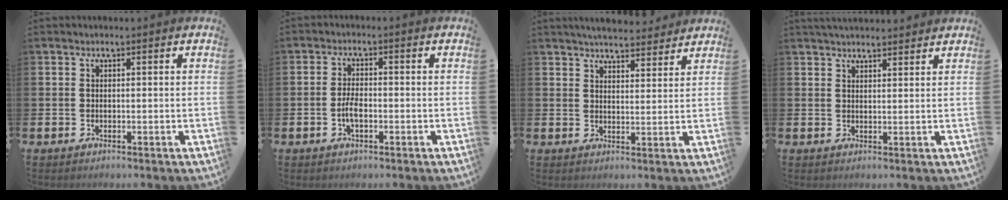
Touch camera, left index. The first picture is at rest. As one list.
[{"total": 2.8, "force": [-0.7, 1.2, 2.4], "torque": [-0.039, 0.001, -0.014]}, {"total": 5.1, "force": [5.0, 0.6, 0.7], "torque": [-0.017, -0.026, 0.088]}, {"total": 2.9, "force": [2.9, 0.5, 0.4], "torque": [-0.011, -0.010, 0.053]}]